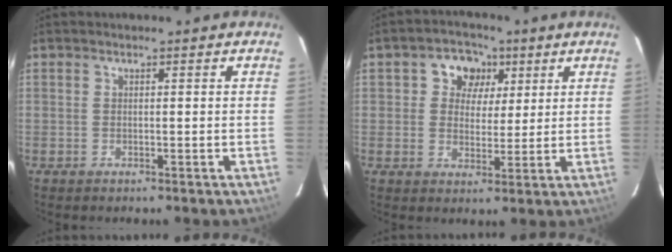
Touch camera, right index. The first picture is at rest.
{"total": 7.2, "force": [2.5, 6.3, 2.6], "torque": [-0.043, 0.012, 0.035]}